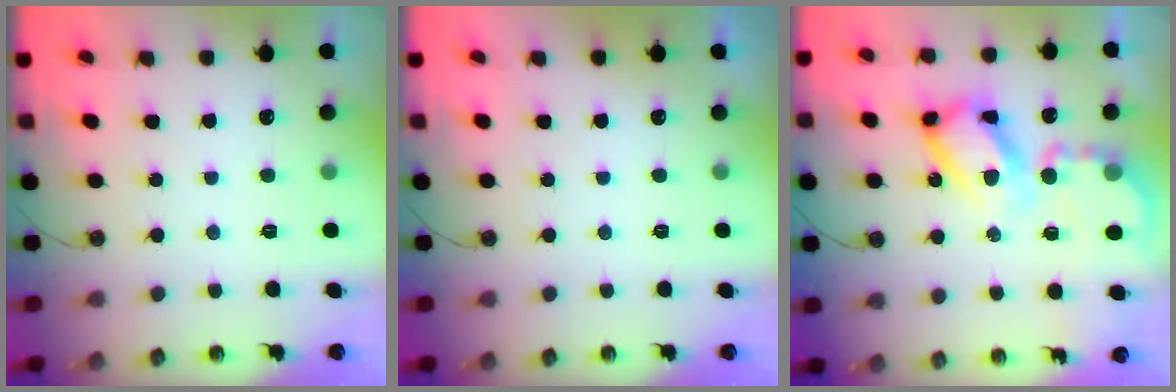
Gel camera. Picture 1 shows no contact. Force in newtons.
{"total": 0.0}
{"total": 18.7, "press": 18.6, "slide": 1.7}